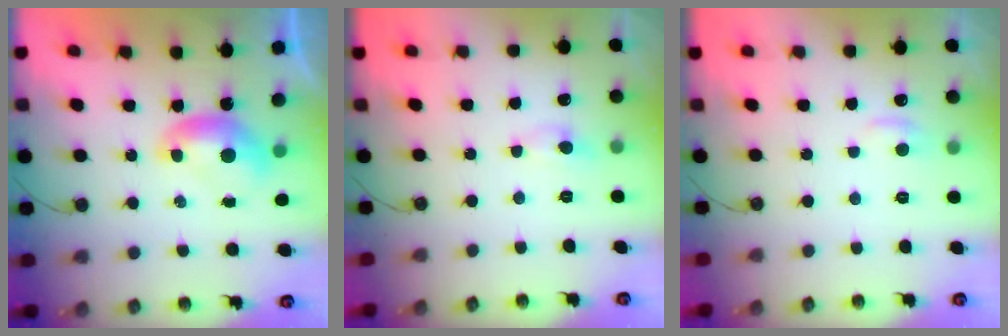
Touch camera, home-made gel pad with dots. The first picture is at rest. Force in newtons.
{"total": 2.5, "press": 2.4, "slide": 0.5}
{"total": 0.8, "press": 0.3, "slide": 0.7}